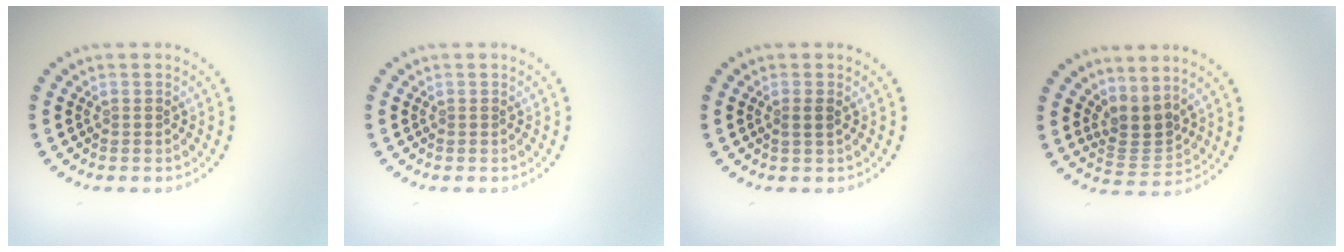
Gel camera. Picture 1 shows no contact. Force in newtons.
{"total": 0.0}
{"total": 1.0, "press": 0.8, "slide": 0.5}
{"total": 2.8, "press": 2.0, "slide": 1.9}